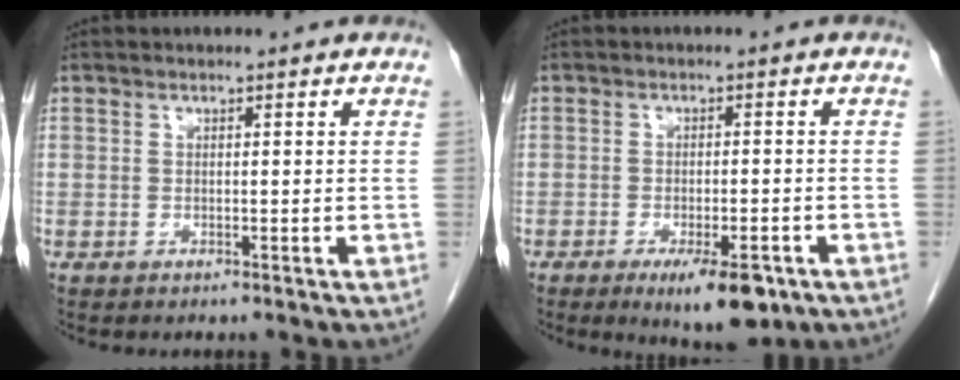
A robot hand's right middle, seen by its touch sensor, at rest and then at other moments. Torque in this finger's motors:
{"motor_torque": [0.57, -0.24, 0.01, 0.02]}